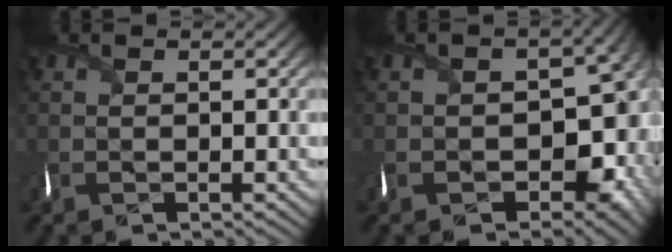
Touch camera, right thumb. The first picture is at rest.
{"total": 12.3, "force": [-2.6, 9.6, 7.1], "torque": [-0.086, -0.024, -0.033]}